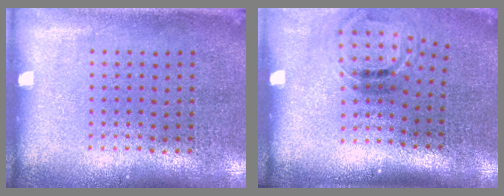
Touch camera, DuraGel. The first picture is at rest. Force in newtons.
{"total": 1.2, "press": 0.9, "slide": 0.8}